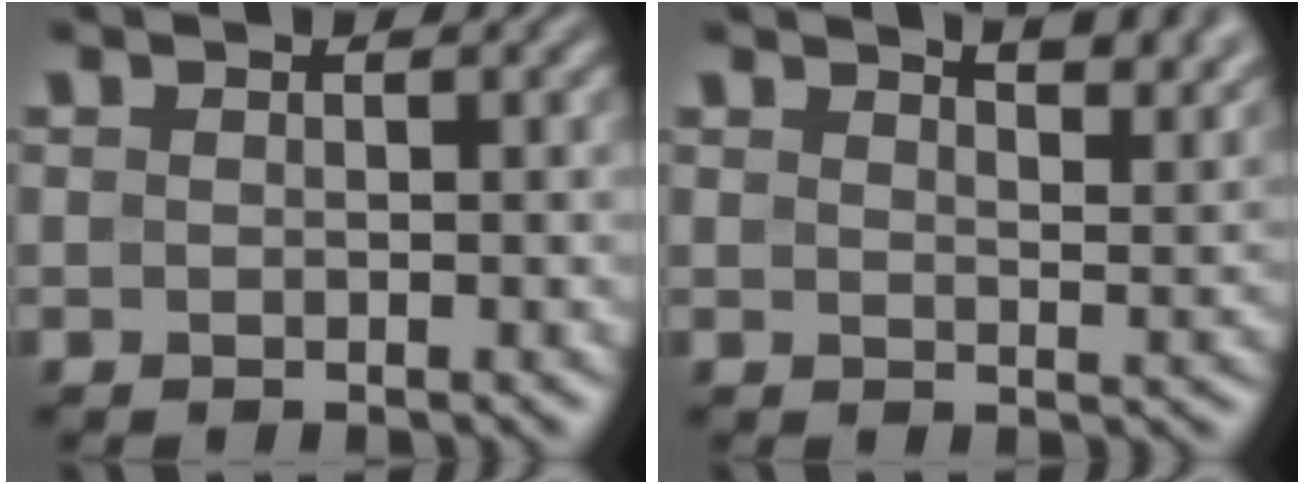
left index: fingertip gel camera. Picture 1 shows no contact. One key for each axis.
{"total": 5.2, "fx": 4.3, "fy": 1.6, "fz": 2.4, "tx": -0.012, "ty": 0.010, "tz": 0.042}